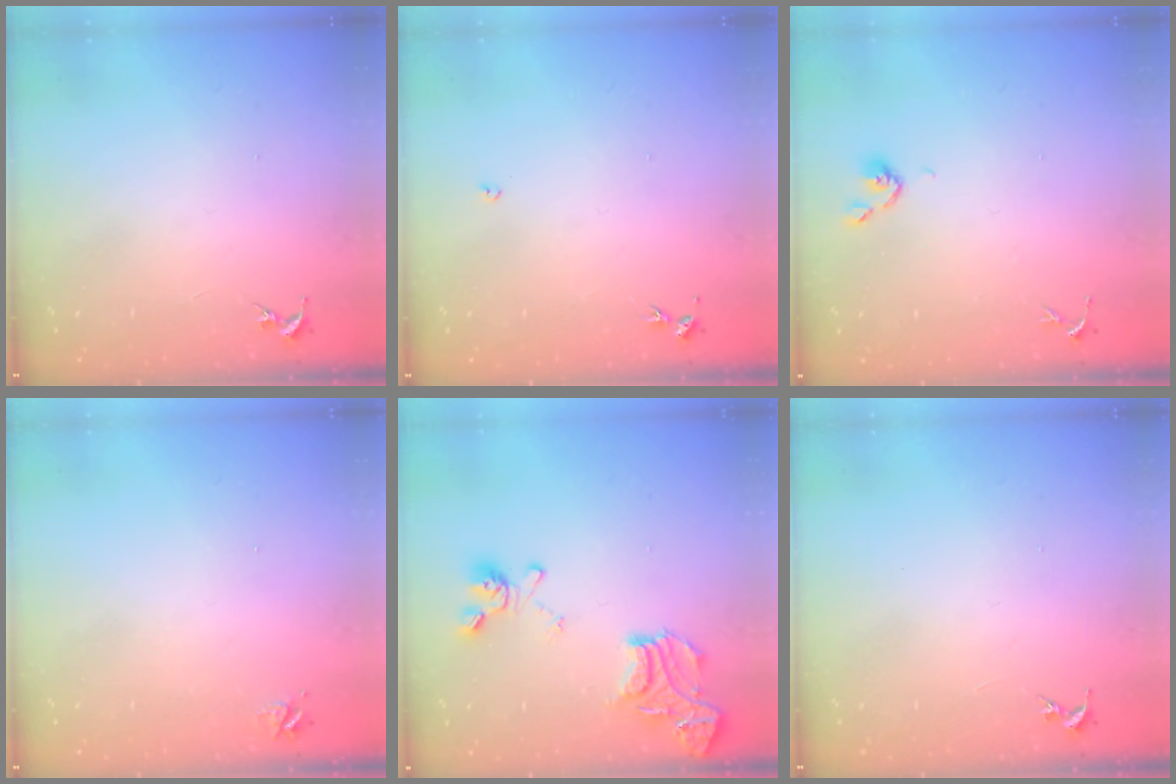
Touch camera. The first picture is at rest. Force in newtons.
{"total": 2.7, "press": 2.7, "slide": 0.5}
{"total": 5.3, "press": 5.2, "slide": 0.8}
{"total": 3.7, "press": 3.6, "slide": 0.5}
{"total": 17.7, "press": 17.7, "slide": 1.6}
{"total": 0.0}